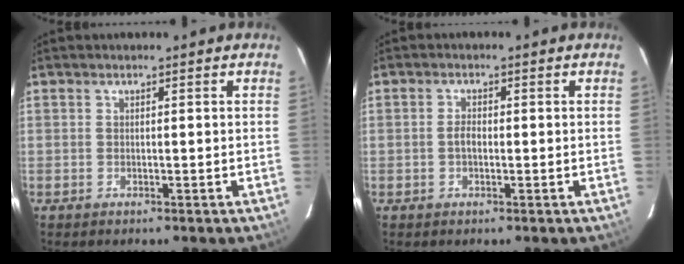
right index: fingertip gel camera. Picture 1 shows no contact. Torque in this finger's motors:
{"motor_torque": [0.43, -0.23, 0.29, 0.06]}